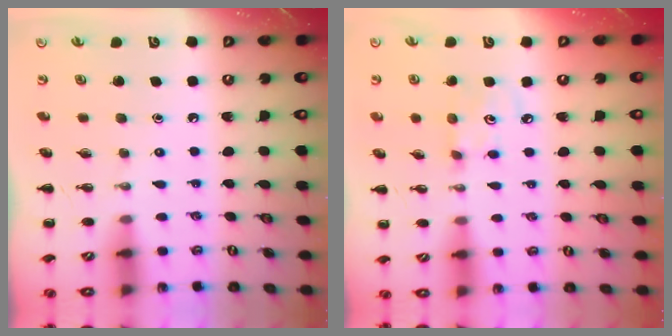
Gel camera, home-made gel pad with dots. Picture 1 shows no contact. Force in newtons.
{"total": 3.4, "press": 3.3, "slide": 1.0}